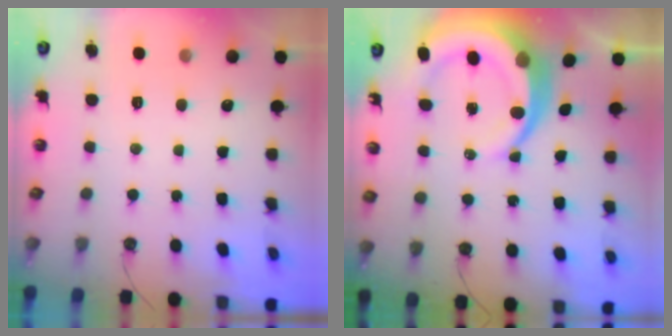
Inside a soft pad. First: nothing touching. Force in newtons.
{"total": 12.7, "press": 12.6, "slide": 1.5}